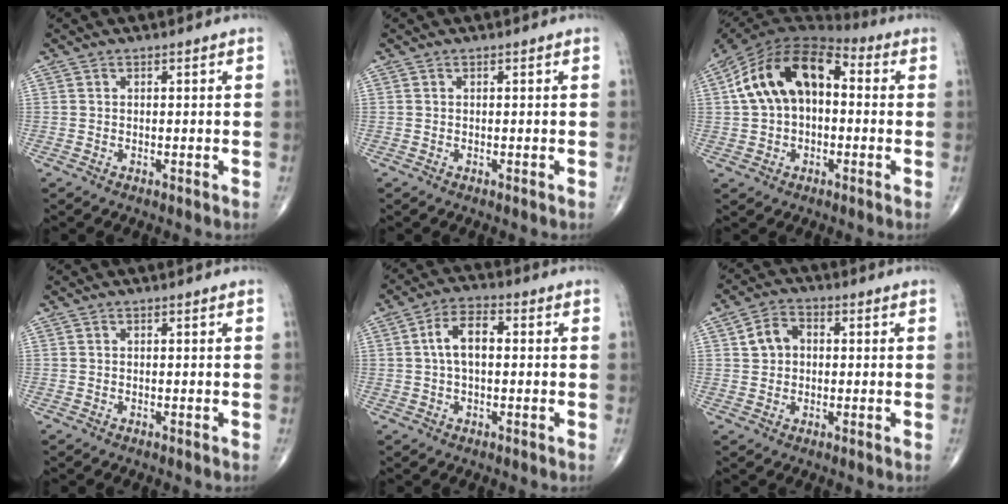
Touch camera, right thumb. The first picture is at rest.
{"total": 0.0}
{"total": 16.7, "force": [2.0, 10.5, 12.8], "torque": [-0.213, 0.043, 0.023]}
{"total": 0.0}
{"total": 6.9, "force": [0.6, 3.7, 5.8], "torque": [-0.104, 0.022, 0.004]}
{"total": 5.4, "force": [0.8, 4.2, 3.3], "torque": [-0.049, 0.013, 0.008]}